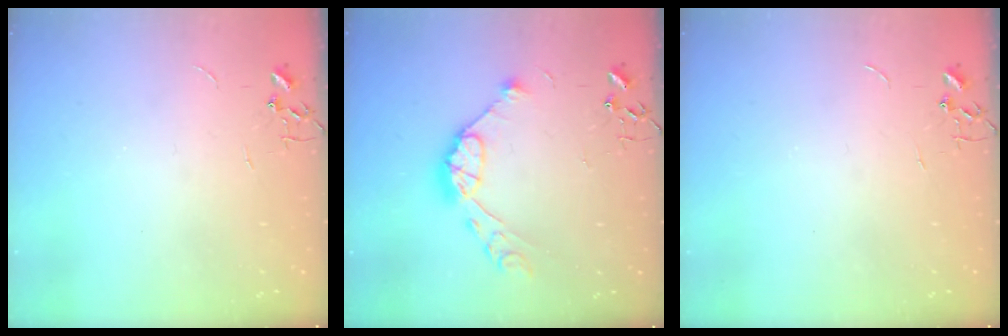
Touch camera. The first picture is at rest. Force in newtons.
{"total": 11.7, "press": 11.6, "slide": 1.0}
{"total": 0.0}